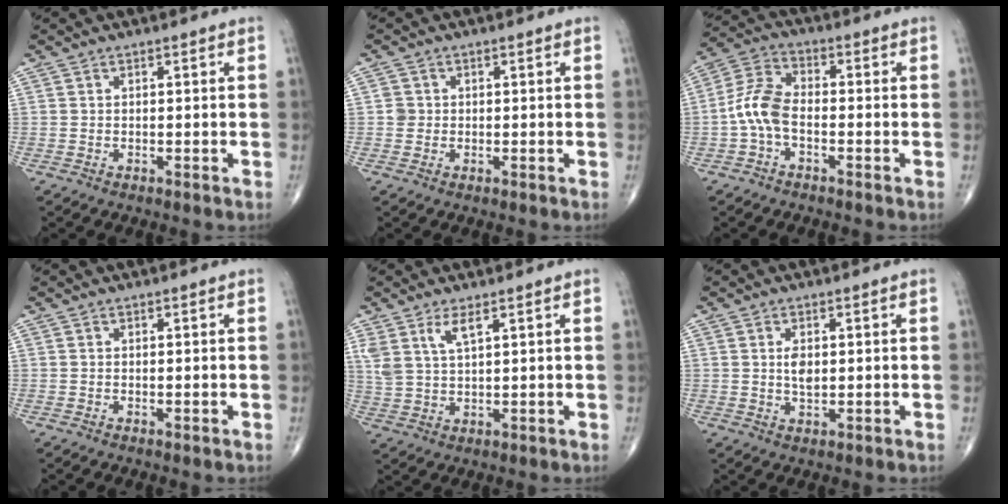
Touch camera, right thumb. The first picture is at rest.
{"total": 1.6, "force": [0.0, 1.6, 0.2], "torque": [0.004, 0.004, -0.001]}
{"total": 7.6, "force": [-1.9, 4.2, 6.0], "torque": [-0.128, 0.029, -0.048]}
{"total": 0.0}
{"total": 4.8, "force": [2.8, 1.5, 3.6], "torque": [-0.079, -0.013, 0.063]}
{"total": 3.1, "force": [0.5, 1.6, 2.7], "torque": [-0.044, -0.005, 0.010]}